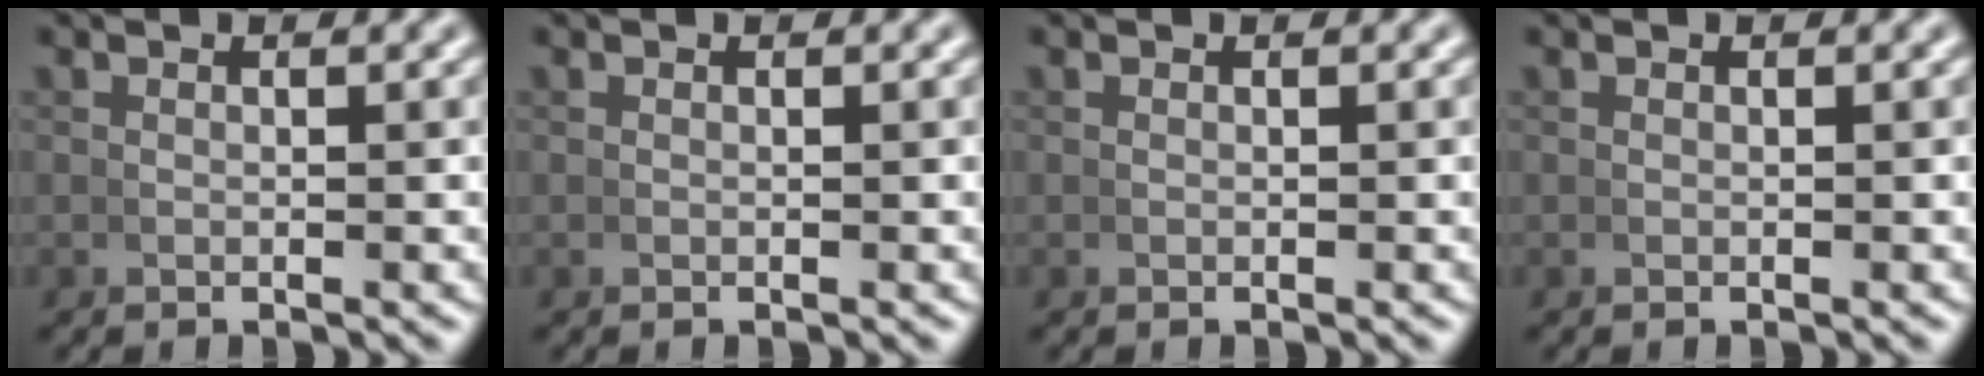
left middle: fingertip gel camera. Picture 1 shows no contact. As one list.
[{"total": 0.0}, {"total": 0.0}, {"total": 0.0}]